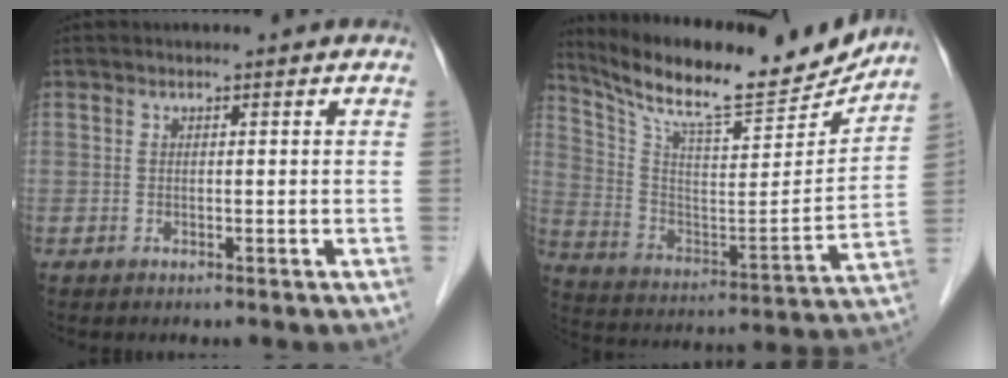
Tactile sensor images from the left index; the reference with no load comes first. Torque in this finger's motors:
{"motor_torque": [-0.61, -0.70, 0.28, 0.10]}